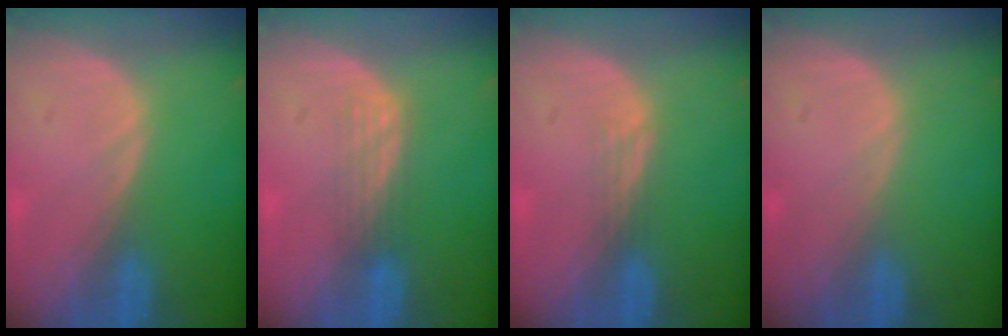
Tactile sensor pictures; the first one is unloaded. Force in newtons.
{"total": 2.9, "press": 2.6, "slide": 1.4}
{"total": 1.5, "press": 1.2, "slide": 0.9}
{"total": 0.0}